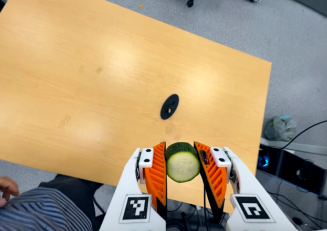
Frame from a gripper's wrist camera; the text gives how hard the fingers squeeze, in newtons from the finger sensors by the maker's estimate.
{"total": 10.9, "left": 10.0, "right": 11.8}